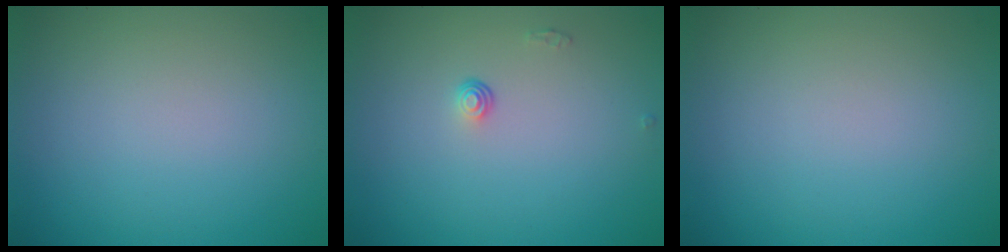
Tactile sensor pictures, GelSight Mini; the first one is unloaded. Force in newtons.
{"total": 0.8, "press": 0.5, "slide": 0.6}
{"total": 0.0}